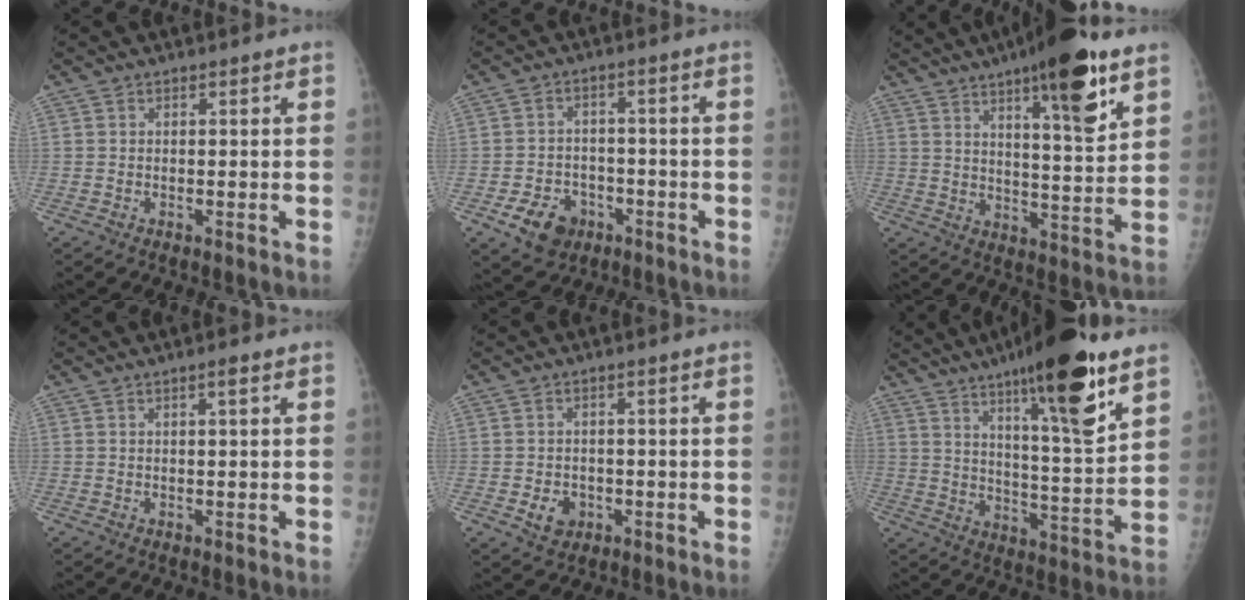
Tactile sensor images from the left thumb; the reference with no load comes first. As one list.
[{"total": 7.9, "force": [-3.9, 6.0, 3.3], "torque": [-0.037, 0.025, -0.056]}, {"total": 16.2, "force": [9.4, 3.4, 12.7], "torque": [-0.169, -0.049, 0.141]}, {"total": 1.3, "force": [0.6, 0.0, 1.2], "torque": [-0.020, 0.000, 0.009]}, {"total": 3.8, "force": [-1.2, 3.1, 1.8], "torque": [-0.014, 0.004, -0.010]}, {"total": 19.9, "force": [12.0, 3.4, 15.5], "torque": [-0.218, -0.064, 0.188]}]